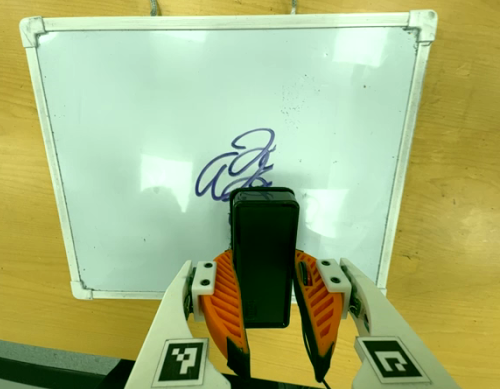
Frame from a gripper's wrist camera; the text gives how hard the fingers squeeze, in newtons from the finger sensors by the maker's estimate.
{"total": 9.9, "left": 7.4, "right": 12.4}